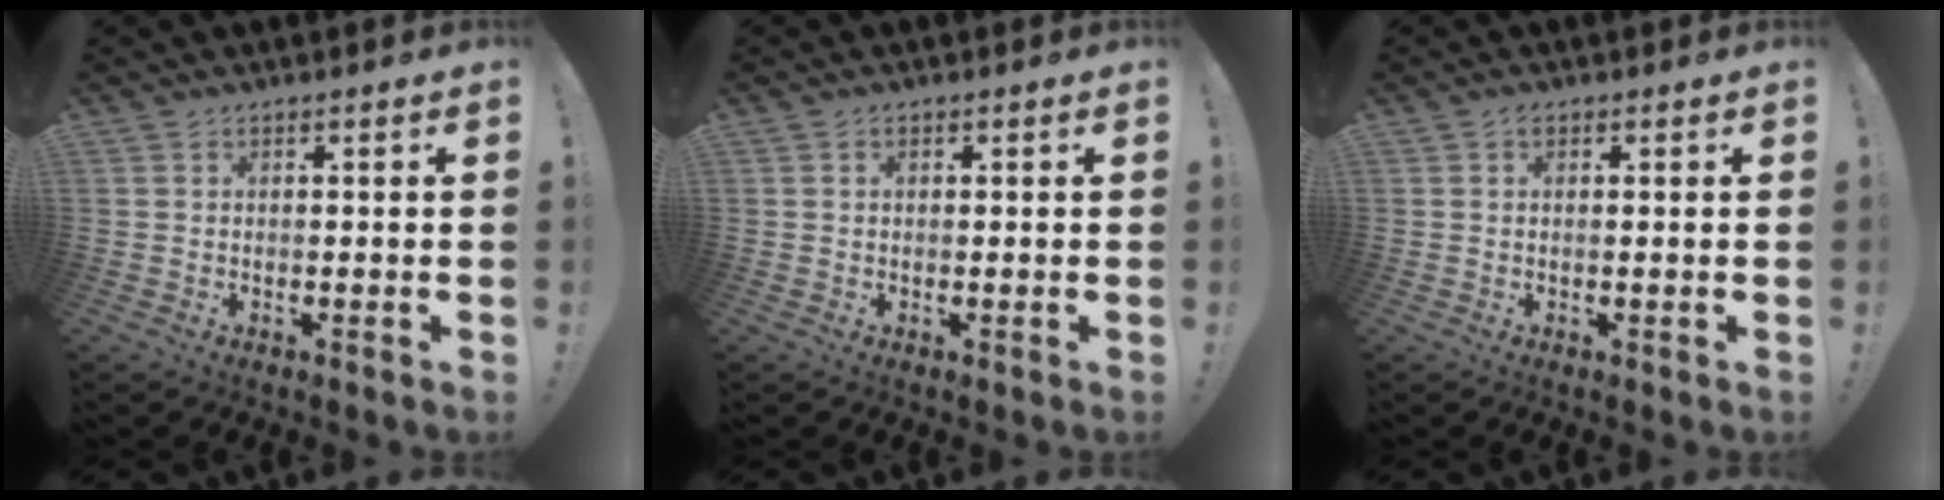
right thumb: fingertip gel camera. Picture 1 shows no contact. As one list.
[{"total": 0.6, "force": [0.2, 0.5, 0.4], "torque": [-0.005, 0.000, 0.003]}, {"total": 0.6, "force": [0.2, 0.3, 0.5], "torque": [0.002, -0.003, 0.001]}]